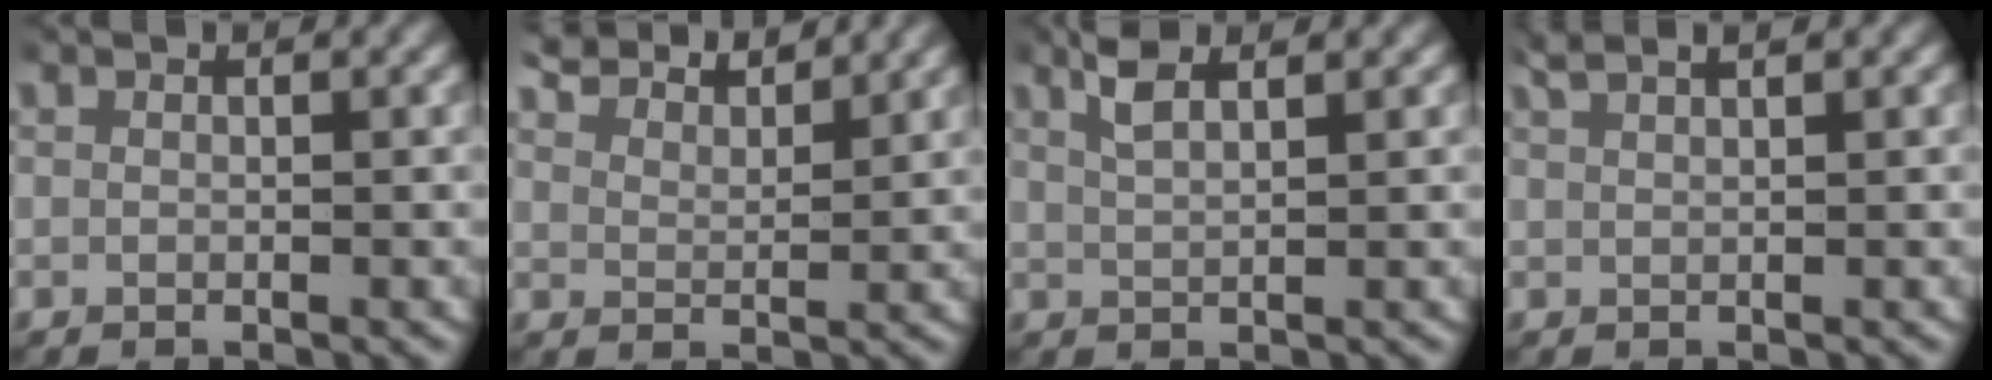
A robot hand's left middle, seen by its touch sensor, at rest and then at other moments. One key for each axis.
{"total": 4.7, "fx": 4.4, "fy": 0.9, "fz": 1.5, "tx": -0.031, "ty": 0.003, "tz": 0.075}
{"total": 2.4, "fx": 1.8, "fy": 0.4, "fz": 1.5, "tx": -0.036, "ty": 0.002, "tz": 0.032}
{"total": 2.5, "fx": 2.1, "fy": 0.5, "fz": 1.3, "tx": -0.030, "ty": 0.008, "tz": 0.035}